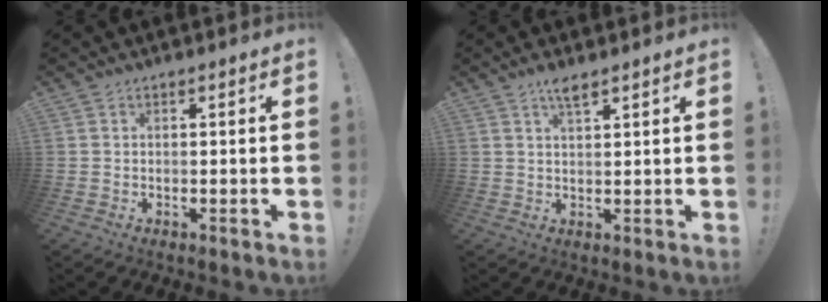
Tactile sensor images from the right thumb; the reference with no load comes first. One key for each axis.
{"total": 3.6, "fx": 2.6, "fy": 0.9, "fz": 2.3, "tx": -0.044, "ty": -0.011, "tz": 0.044}